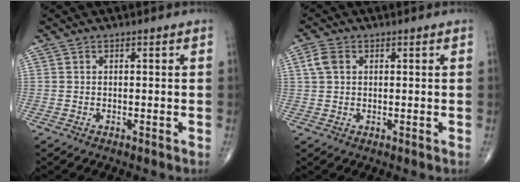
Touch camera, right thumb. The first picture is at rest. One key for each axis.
{"total": 3.2, "fx": 0.9, "fy": 2.2, "fz": 2.1, "tx": -0.048, "ty": 0.008, "tz": 0.018}